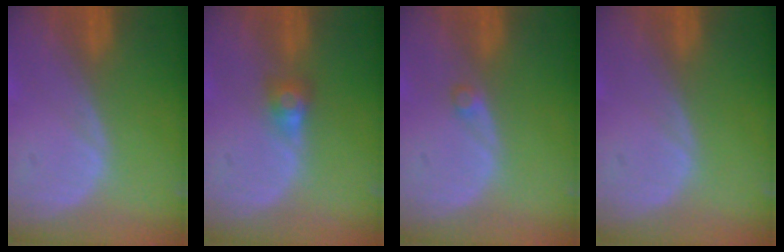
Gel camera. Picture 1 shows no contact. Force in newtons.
{"total": 2.7, "press": 2.5, "slide": 1.0}
{"total": 1.0, "press": 1.0, "slide": 0.2}
{"total": 0.0}